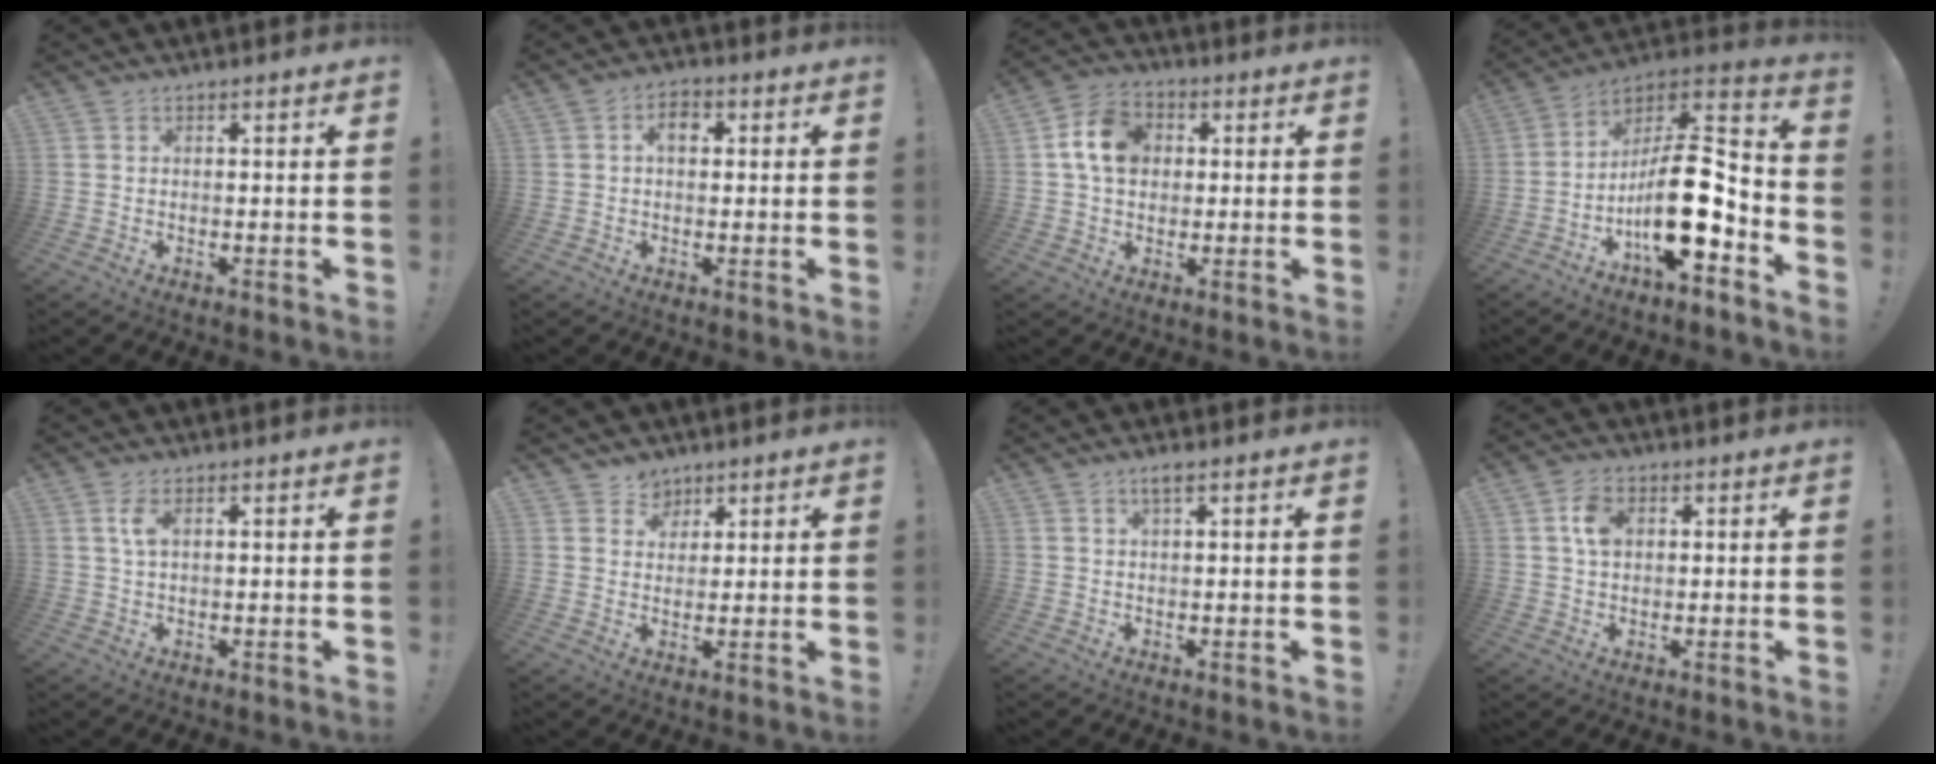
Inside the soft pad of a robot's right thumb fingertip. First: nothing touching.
{"total": 4.5, "force": [1.0, 2.9, 3.3], "torque": [-0.048, 0.005, 0.012]}
{"total": 11.5, "force": [2.2, 8.9, 6.9], "torque": [-0.123, 0.017, 0.047]}
{"total": 19.3, "force": [-5.8, 7.0, 17.0], "torque": [-0.299, 0.025, -0.093]}
{"total": 3.5, "force": [1.1, 1.3, 3.0], "torque": [-0.050, -0.001, 0.016]}
{"total": 4.4, "force": [2.9, 3.3, -0.3], "torque": [0.012, -0.025, 0.054]}
{"total": 2.0, "force": [1.1, 0.1, 1.7], "torque": [-0.034, -0.001, 0.018]}
{"total": 6.1, "force": [1.5, 4.2, 4.1], "torque": [-0.061, 0.004, 0.026]}